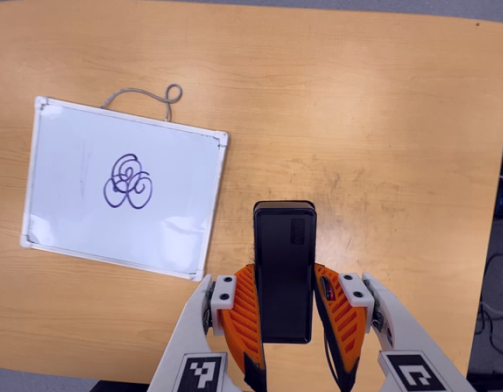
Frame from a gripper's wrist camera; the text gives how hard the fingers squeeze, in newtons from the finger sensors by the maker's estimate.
{"total": 4.1, "left": 2.8, "right": 5.4}